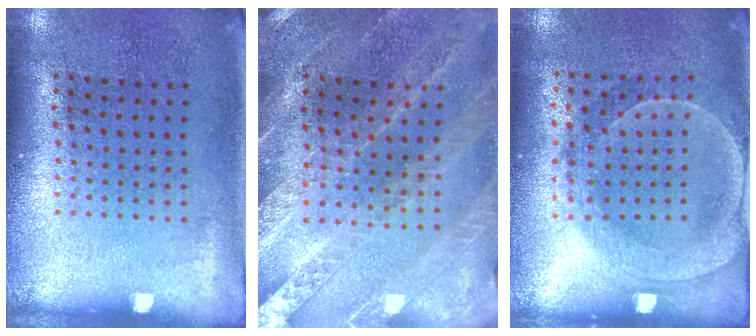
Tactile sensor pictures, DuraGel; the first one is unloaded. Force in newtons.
{"total": 1.5, "press": 1.5, "slide": 0.2}
{"total": 1.9, "press": 1.8, "slide": 0.6}